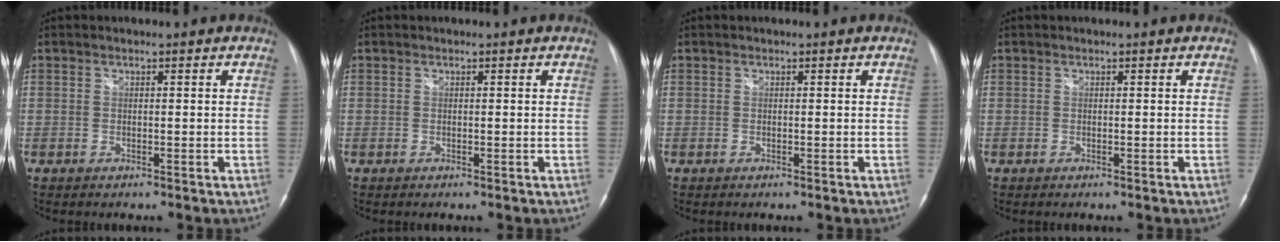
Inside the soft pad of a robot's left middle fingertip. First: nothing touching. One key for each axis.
{"total": 0.0}
{"total": 0.0}
{"total": 0.0}